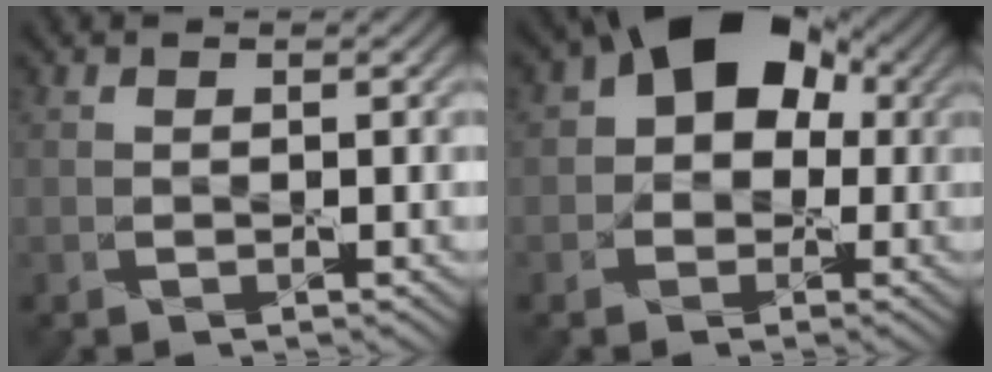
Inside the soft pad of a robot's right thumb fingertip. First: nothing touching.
{"total": 11.6, "force": [2.8, 8.9, 6.9], "torque": [-0.087, 0.038, 0.005]}